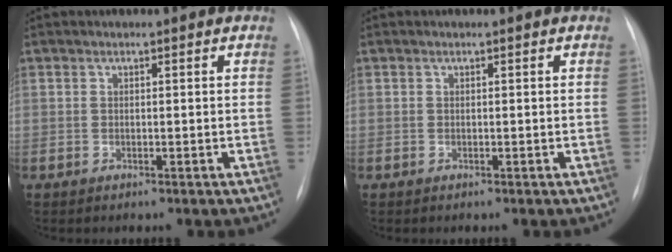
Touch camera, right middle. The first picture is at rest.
{"total": 0.0}